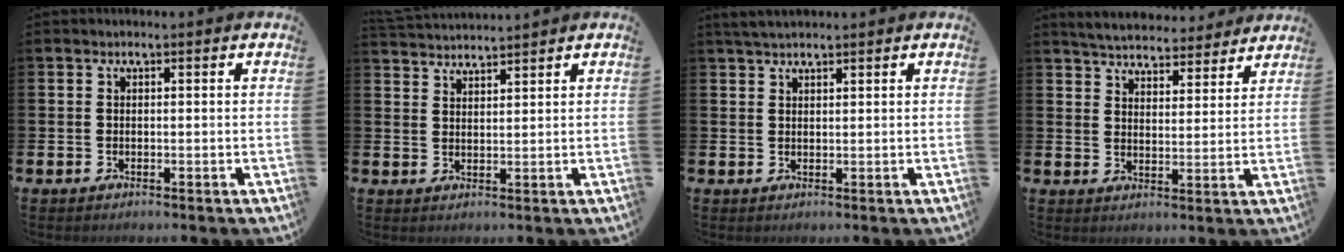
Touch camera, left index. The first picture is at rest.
{"total": 3.1, "force": [3.1, 0.0, -0.2], "torque": [-0.003, -0.017, 0.057]}
{"total": 2.5, "force": [2.2, 0.7, 1.0], "torque": [-0.023, 0.001, 0.041]}
{"total": 5.2, "force": [5.2, 0.8, 0.2], "torque": [-0.023, -0.036, 0.090]}